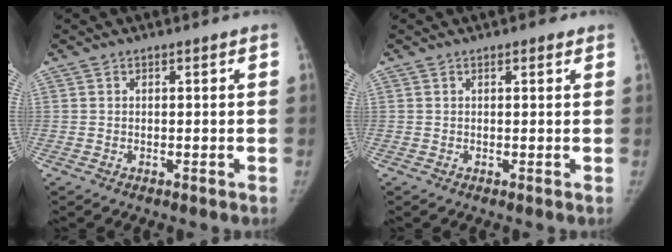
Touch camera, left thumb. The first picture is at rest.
{"total": 1.3, "force": [0.7, 0.7, 0.8], "torque": [-0.003, 0.000, 0.004]}